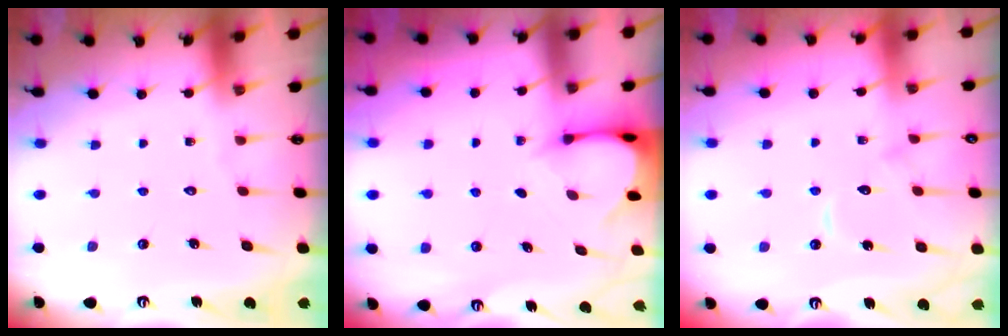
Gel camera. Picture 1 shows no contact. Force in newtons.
{"total": 3.1, "press": 3.1, "slide": 0.2}
{"total": 7.7, "press": 7.7, "slide": 0.8}